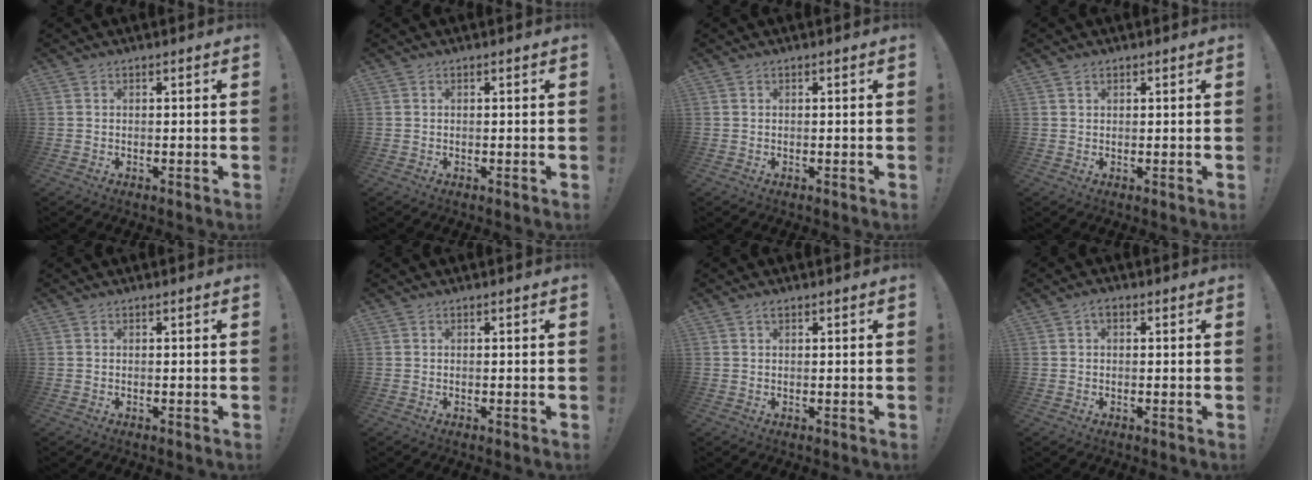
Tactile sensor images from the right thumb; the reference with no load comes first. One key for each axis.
{"total": 0.0}
{"total": 0.0}
{"total": 1.0, "fx": 0.8, "fy": 0.6, "fz": 0.2, "tx": 0.002, "ty": -0.003, "tz": 0.015}
{"total": 0.0}
{"total": 0.0}
{"total": 0.6, "fx": 0.4, "fy": 0.3, "fz": 0.4, "tx": -0.003, "ty": -0.003, "tz": 0.006}
{"total": 1.8, "fx": 0.2, "fy": 1.3, "fz": 1.3, "tx": -0.019, "ty": 0.002, "tz": 0.002}